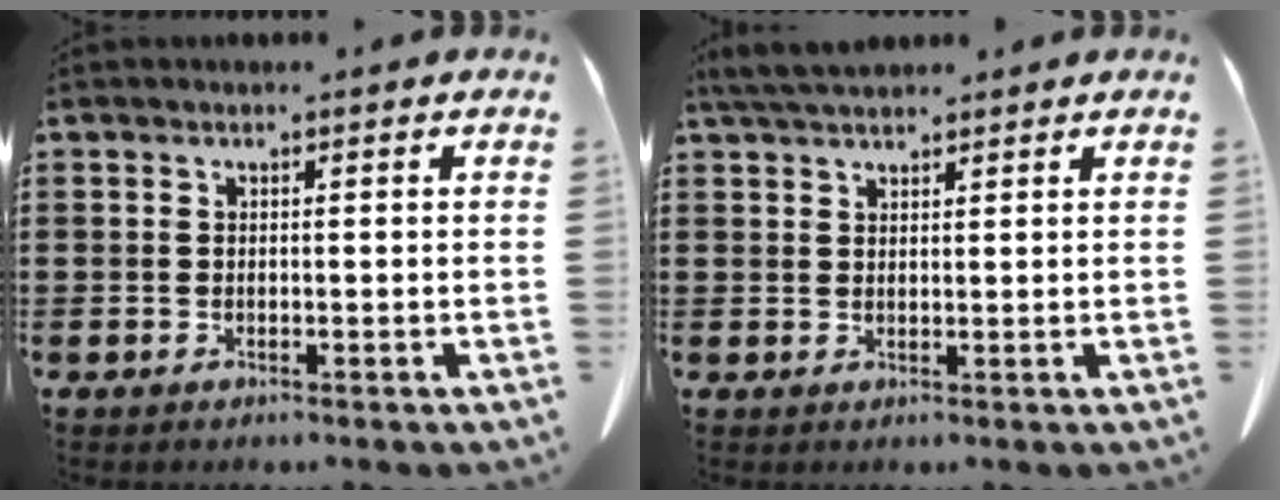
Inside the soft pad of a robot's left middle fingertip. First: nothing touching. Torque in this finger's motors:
{"motor_torque": [0.22, -0.18, 0.04, 0.03]}